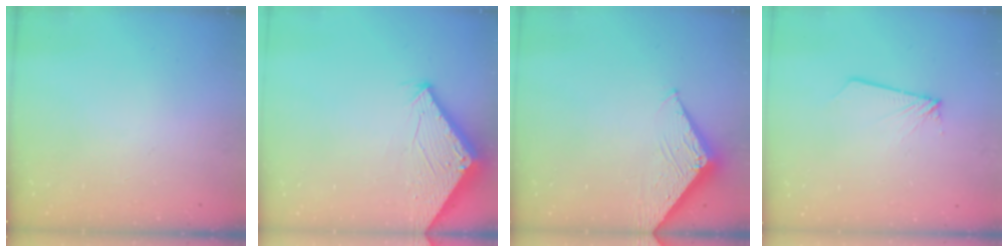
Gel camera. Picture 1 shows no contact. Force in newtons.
{"total": 2.8, "press": 2.8, "slide": 0.1}
{"total": 6.5, "press": 6.5, "slide": 0.4}
{"total": 1.9, "press": 1.9, "slide": 0.1}